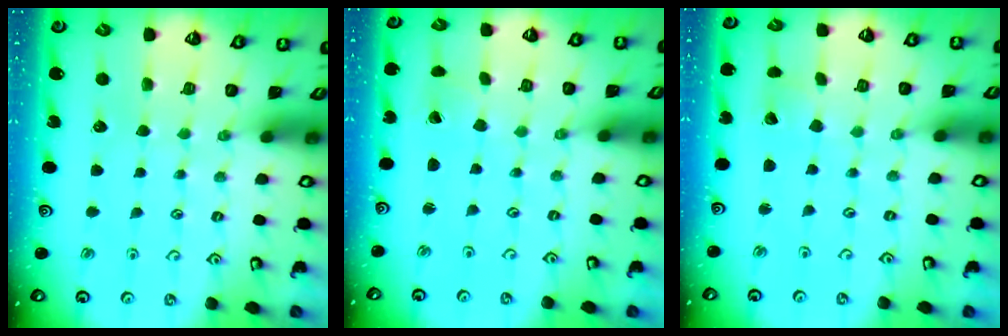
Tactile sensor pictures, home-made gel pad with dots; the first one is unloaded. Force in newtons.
{"total": 0.7, "press": 0.5, "slide": 0.4}
{"total": 2.1, "press": 2.1, "slide": 0.3}